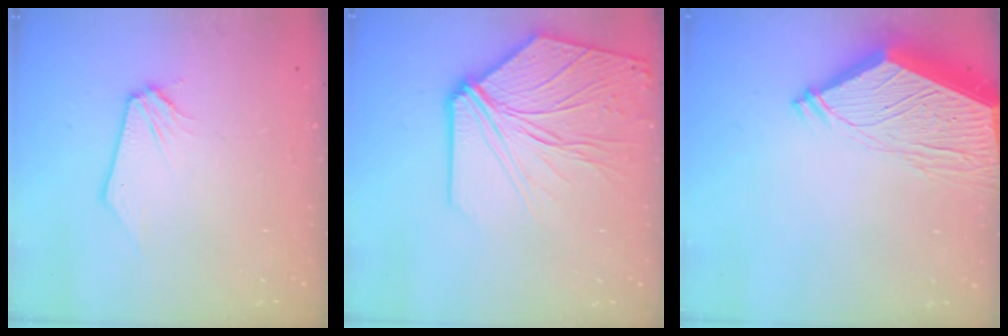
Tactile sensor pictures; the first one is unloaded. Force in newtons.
{"total": 16.1, "press": 15.9, "slide": 2.9}
{"total": 13.7, "press": 13.6, "slide": 1.7}